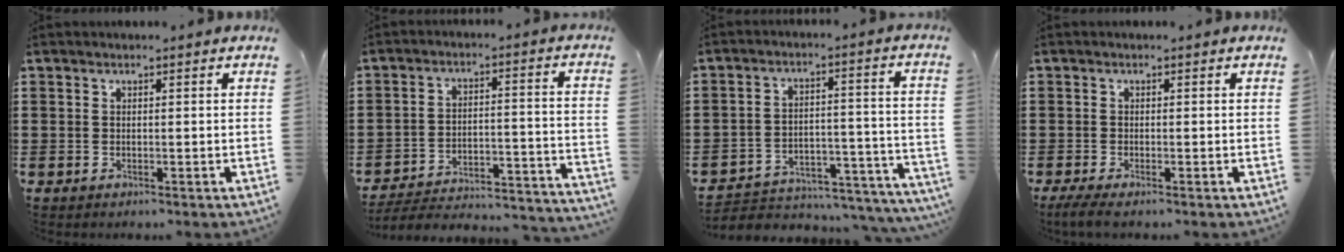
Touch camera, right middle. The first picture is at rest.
{"total": 3.1, "force": [-2.9, 0.4, 1.1], "torque": [-0.034, -0.019, -0.070]}
{"total": 3.4, "force": [-3.2, 1.2, 0.6], "torque": [-0.019, 0.000, -0.070]}
{"total": 1.3, "force": [-0.8, 0.0, 1.0], "torque": [-0.021, -0.005, -0.017]}